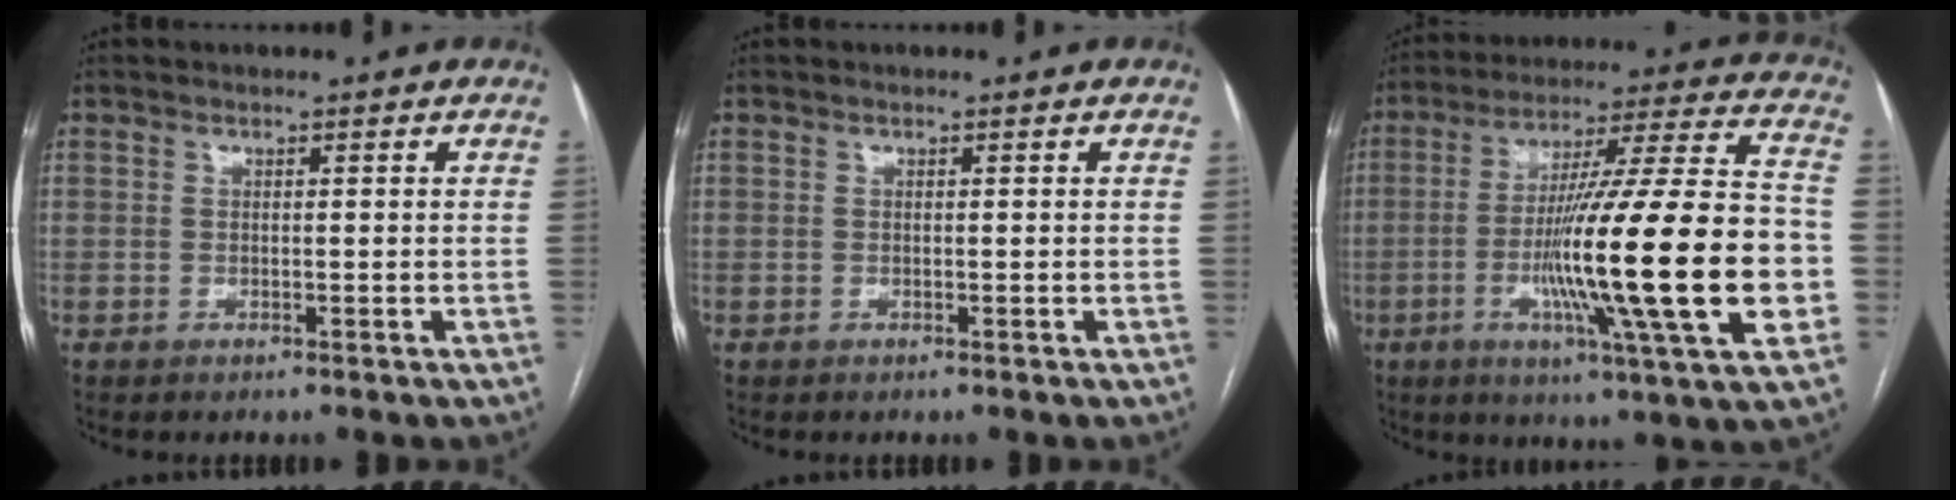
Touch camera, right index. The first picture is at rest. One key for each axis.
{"total": 0.0}
{"total": 27.2, "fx": -5.3, "fy": 0.8, "fz": 26.6, "tx": -0.402, "ty": -0.014, "tz": -0.096}